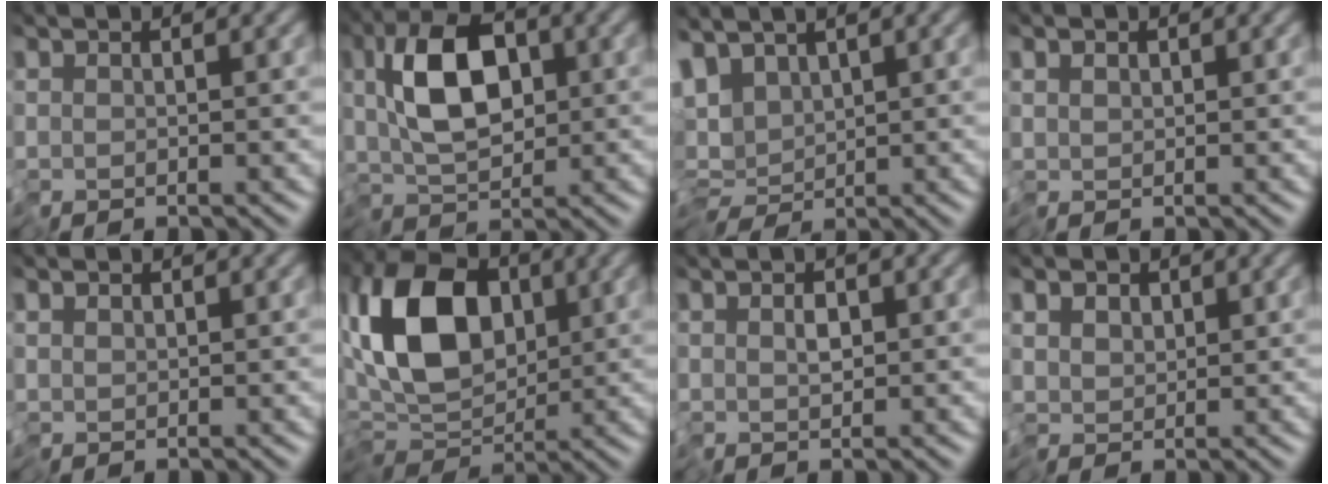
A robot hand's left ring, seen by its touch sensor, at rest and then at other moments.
{"total": 7.2, "force": [0.1, 3.7, 6.2], "torque": [-0.105, 0.009, -0.009]}
{"total": 5.9, "force": [0.8, 3.4, 4.7], "torque": [-0.071, 0.004, 0.021]}
{"total": 1.1, "force": [-0.1, 0.9, 0.6], "torque": [-0.012, 0.002, -0.004]}
{"total": 0.8, "force": [-0.1, 0.7, 0.4], "torque": [-0.010, 0.001, -0.003]}
{"total": 11.0, "force": [0.8, 6.9, 8.5], "torque": [-0.149, 0.016, -0.006]}
{"total": 2.0, "force": [-0.2, 1.0, 1.6], "torque": [-0.022, 0.000, -0.003]}
{"total": 1.8, "force": [-0.2, 1.5, 0.9], "torque": [-0.010, 0.001, -0.012]}